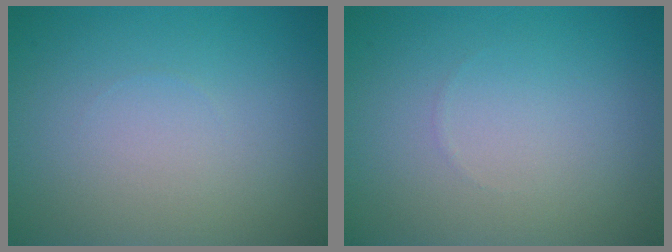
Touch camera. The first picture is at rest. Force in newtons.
{"total": 0.0}